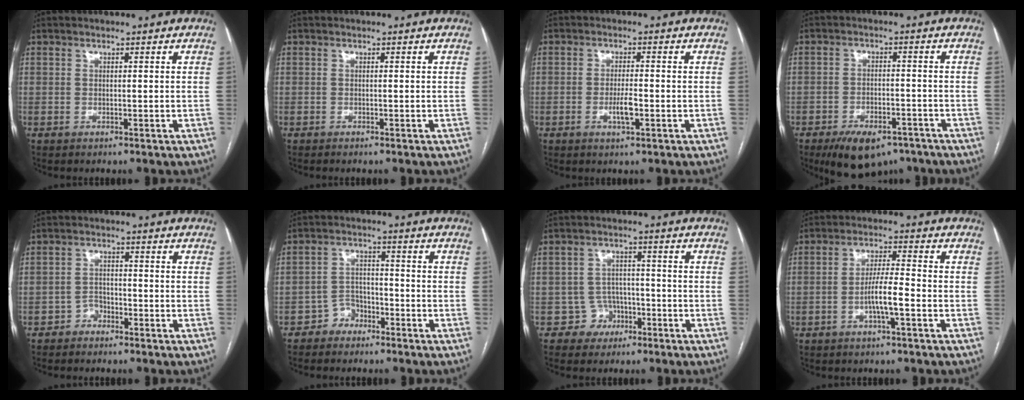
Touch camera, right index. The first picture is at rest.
{"total": 0.6, "force": [-0.5, 0.0, 0.3], "torque": [-0.008, -0.001, -0.008]}
{"total": 3.2, "force": [-1.0, 0.6, 3.0], "torque": [-0.058, -0.001, -0.017]}
{"total": 10.2, "force": [-7.4, 4.7, 5.2], "torque": [-0.077, 0.001, -0.114]}
{"total": 2.3, "force": [-1.8, 1.4, 0.3], "torque": [-0.004, 0.008, -0.034]}
{"total": 3.9, "force": [-2.8, 2.7, 0.6], "torque": [-0.002, 0.014, -0.051]}
{"total": 4.6, "force": [-2.2, 4.0, -0.2], "torque": [0.015, 0.018, -0.033]}
{"total": 5.2, "force": [-1.9, 0.3, 4.8], "torque": [-0.094, 0.006, -0.035]}